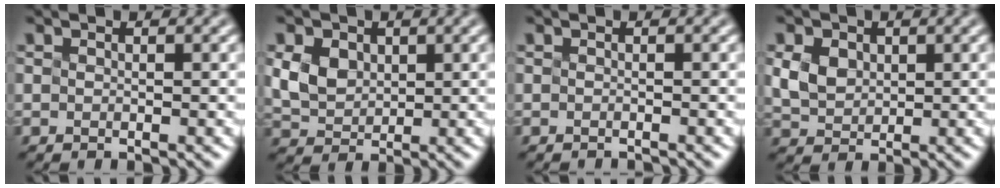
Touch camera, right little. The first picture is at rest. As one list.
[{"total": 2.9, "force": [0.6, 2.4, 1.5], "torque": [-0.042, 0.000, 0.026]}, {"total": 1.2, "force": [-1.2, 0.0, 0.3], "torque": [0.007, -0.008, -0.017]}, {"total": 2.4, "force": [0.5, 2.0, 1.1], "torque": [-0.036, 0.001, 0.024]}]